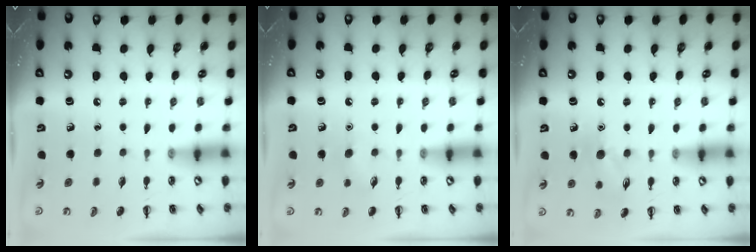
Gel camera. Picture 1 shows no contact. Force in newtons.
{"total": 4.4, "press": 4.2, "slide": 1.1}
{"total": 9.1, "press": 9.0, "slide": 0.9}